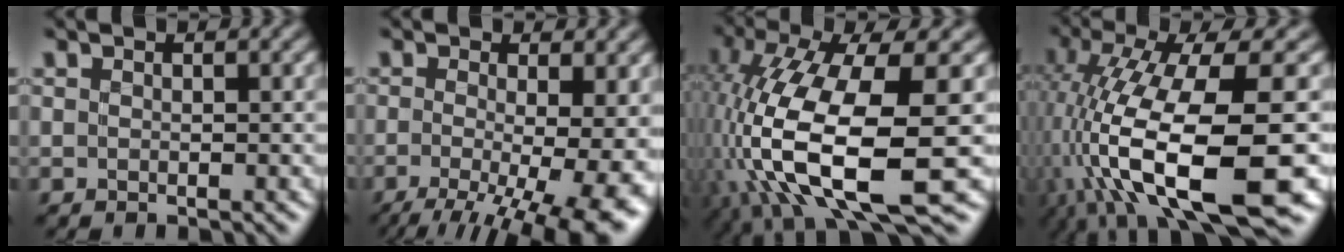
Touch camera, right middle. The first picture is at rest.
{"total": 12.2, "force": [-3.1, 4.3, 11.0], "torque": [-0.145, -0.023, -0.029]}
{"total": 13.1, "force": [-3.4, 5.2, 11.6], "torque": [-0.234, -0.019, -0.060]}
{"total": 14.0, "force": [-4.8, 4.7, 12.2], "torque": [-0.239, -0.021, -0.073]}